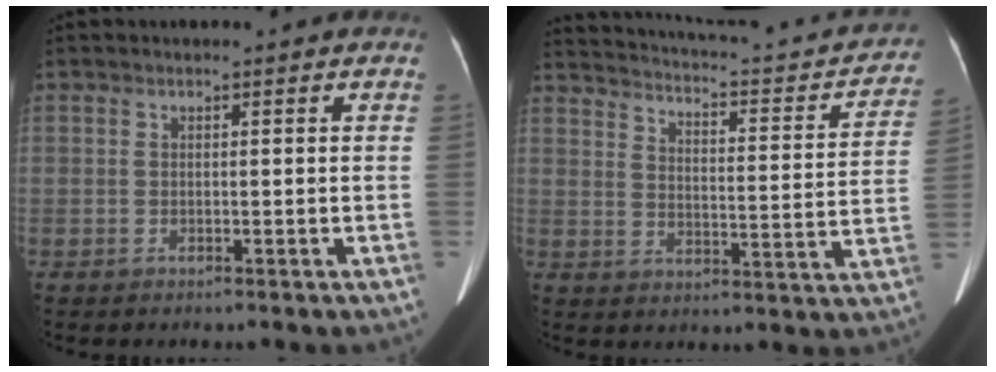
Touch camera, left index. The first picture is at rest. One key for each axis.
{"total": 20.9, "fx": 17.6, "fy": 4.2, "fz": 10.4, "tx": -0.143, "ty": -0.017, "tz": 0.217}